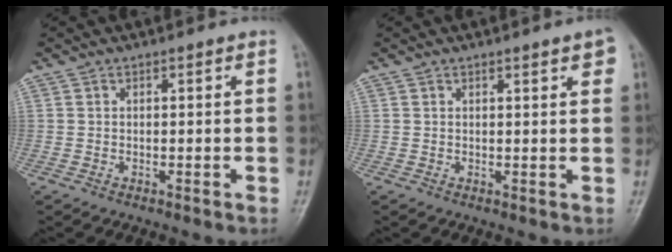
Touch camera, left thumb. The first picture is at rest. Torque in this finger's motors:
{"motor_torque": [-0.20, 0.11, -0.24, 0.09, 0.06]}